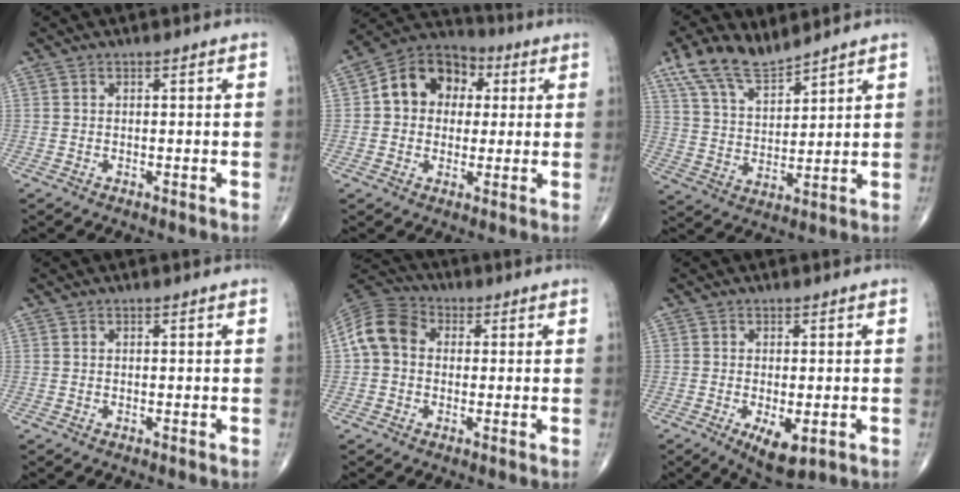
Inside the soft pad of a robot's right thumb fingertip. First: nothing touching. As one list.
[{"total": 12.5, "force": [2.2, 10.0, 7.1], "torque": [-0.082, 0.022, 0.025]}, {"total": 10.4, "force": [8.0, 3.9, 5.4], "torque": [-0.094, -0.033, 0.166]}, {"total": 0.0}, {"total": 9.2, "force": [0.7, 7.4, 5.5], "torque": [-0.101, 0.030, -0.001]}, {"total": 6.2, "force": [-2.0, 2.6, 5.2], "torque": [-0.083, -0.014, -0.025]}]